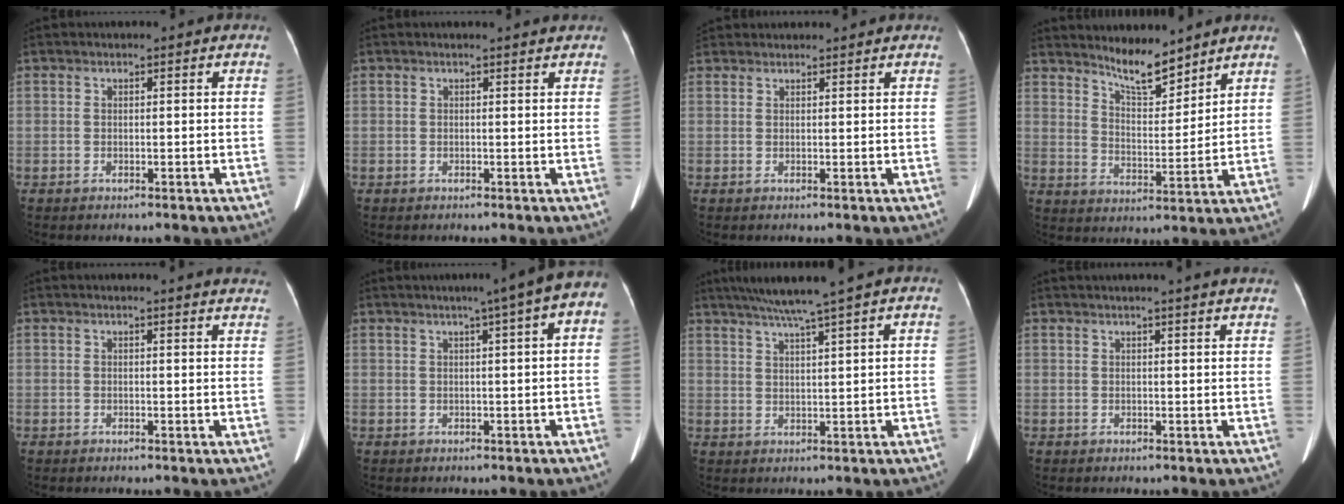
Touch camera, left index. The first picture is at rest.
{"total": 2.4, "force": [2.3, 0.7, 0.2], "torque": [-0.007, 0.011, 0.015]}
{"total": 5.0, "force": [4.7, 1.5, 0.9], "torque": [-0.013, 0.035, 0.073]}
{"total": 7.4, "force": [6.7, 1.1, 3.0], "torque": [-0.060, -0.011, 0.125]}
{"total": 9.7, "force": [9.4, 0.5, 2.4], "torque": [-0.016, -0.015, 0.080]}
{"total": 8.5, "force": [4.2, 0.4, 7.4], "torque": [-0.089, 0.027, 0.038]}
{"total": 6.9, "force": [5.5, -1.7, 3.8], "torque": [-0.061, 0.007, 0.094]}
{"total": 9.1, "force": [8.2, -0.4, 3.9], "torque": [-0.054, 0.021, 0.082]}